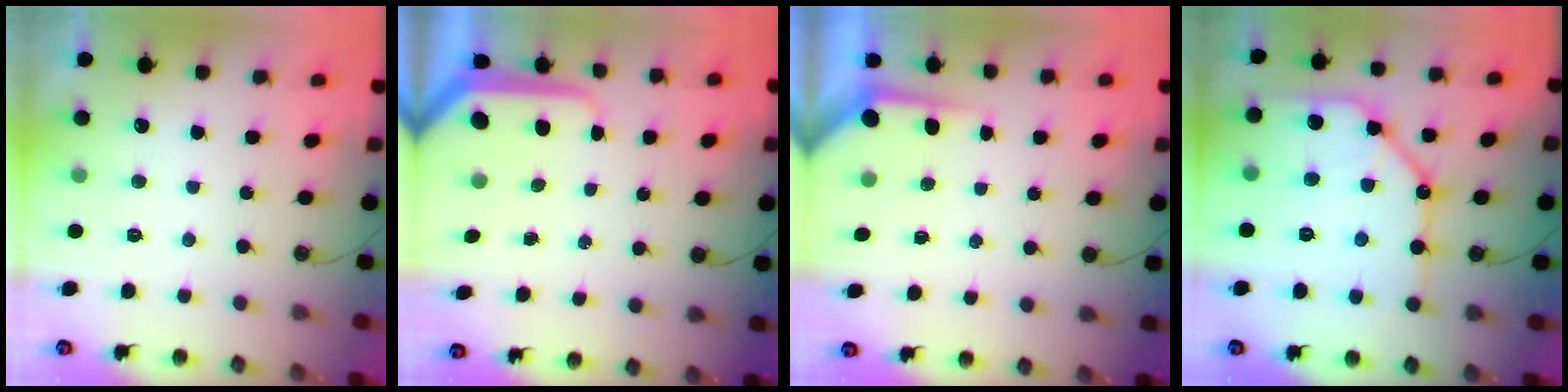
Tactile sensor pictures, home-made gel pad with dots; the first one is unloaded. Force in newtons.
{"total": 8.4, "press": 8.4, "slide": 0.7}
{"total": 3.4, "press": 3.3, "slide": 0.3}
{"total": 16.0, "press": 15.9, "slide": 1.5}